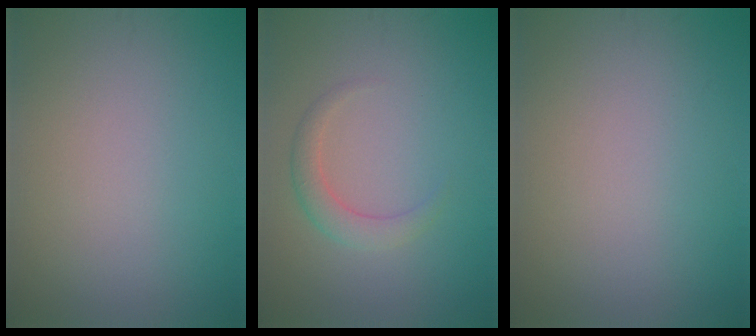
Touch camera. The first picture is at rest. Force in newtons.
{"total": 2.1, "press": 2.1, "slide": 0.1}
{"total": 0.0}